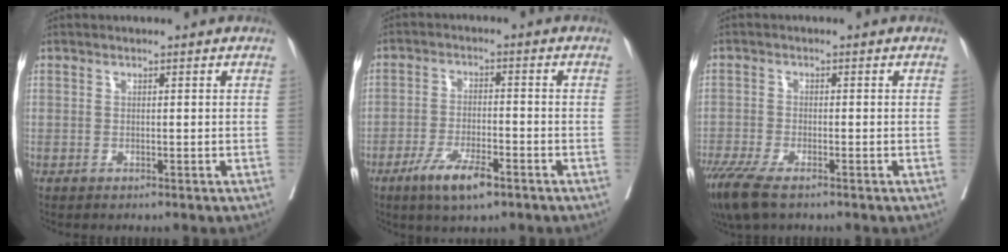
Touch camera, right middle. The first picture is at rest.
{"total": 7.1, "force": [-4.4, 1.6, 5.4], "torque": [-0.102, -0.009, -0.074]}
{"total": 7.3, "force": [-5.2, 1.9, 4.7], "torque": [-0.088, -0.018, -0.092]}